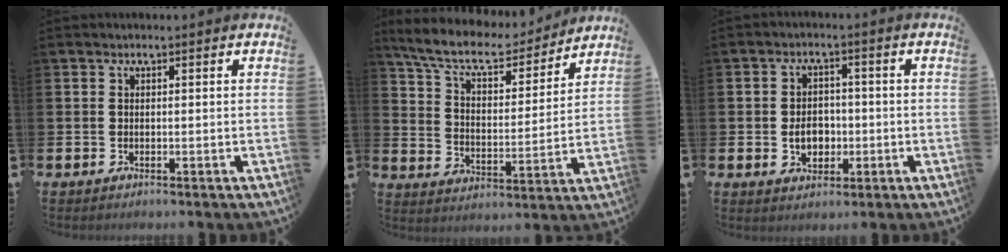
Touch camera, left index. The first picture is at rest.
{"total": 9.4, "force": [8.3, 2.5, 3.6], "torque": [-0.106, -0.052, 0.143]}
{"total": 4.2, "force": [-0.8, 3.2, 2.6], "torque": [-0.038, 0.001, -0.022]}